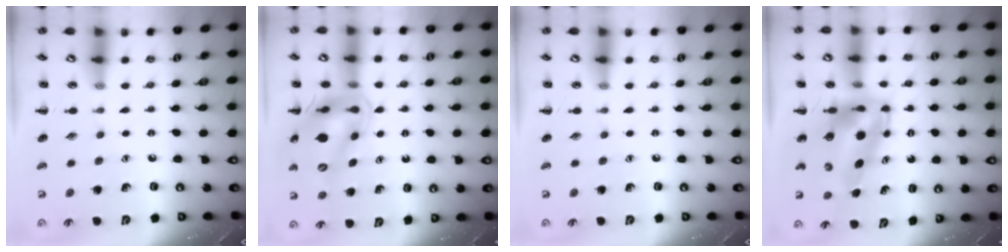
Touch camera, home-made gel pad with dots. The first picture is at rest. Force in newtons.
{"total": 15.6, "press": 14.9, "slide": 4.5}
{"total": 0.0}
{"total": 8.8, "press": 8.3, "slide": 2.9}